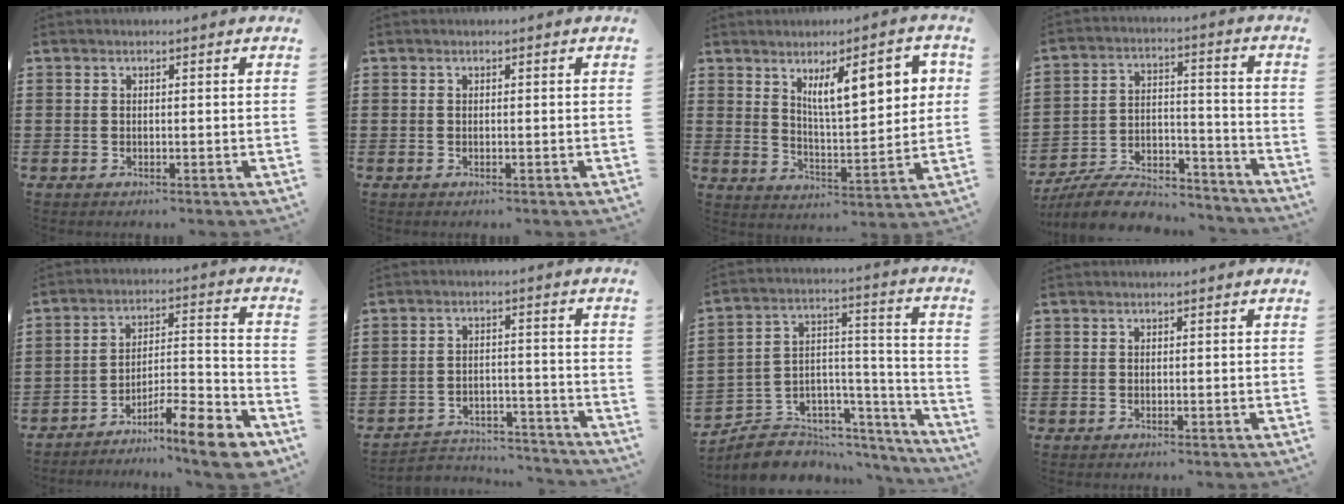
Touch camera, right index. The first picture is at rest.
{"total": 0.0}
{"total": 9.9, "force": [4.2, 3.2, 8.3], "torque": [-0.134, -0.003, 0.066]}
{"total": 9.0, "force": [-8.2, 2.1, 3.0], "torque": [-0.055, 0.023, -0.158]}
{"total": 10.6, "force": [-8.7, 1.5, 6.0], "torque": [-0.079, 0.027, -0.161]}
{"total": 4.4, "force": [-4.2, 0.9, 0.6], "torque": [-0.013, 0.007, -0.087]}
{"total": 6.4, "force": [-5.4, 3.4, 0.7], "torque": [-0.020, -0.002, -0.099]}
{"total": 0.0}